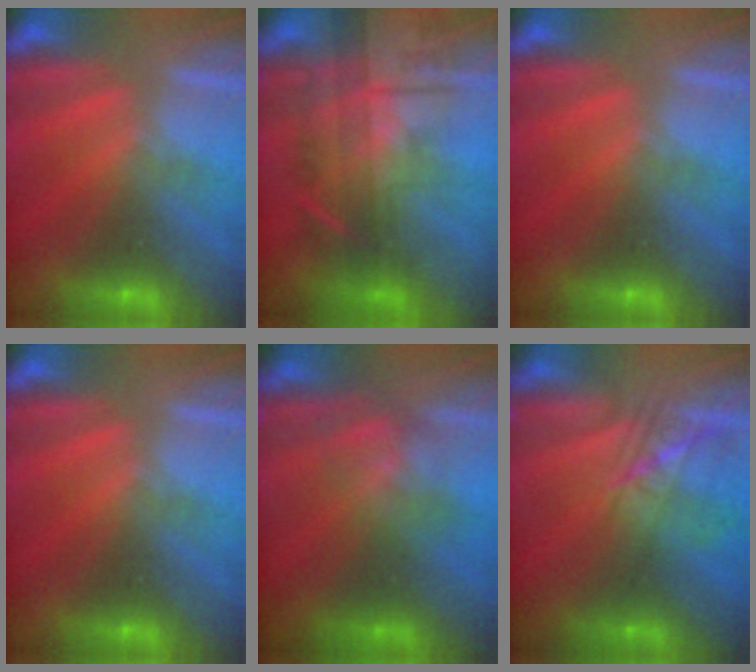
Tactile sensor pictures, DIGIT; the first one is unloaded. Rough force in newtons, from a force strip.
{"total": 11.1}
{"total": 0.0}
{"total": 0.0}
{"total": 1.9}
{"total": 2.4}